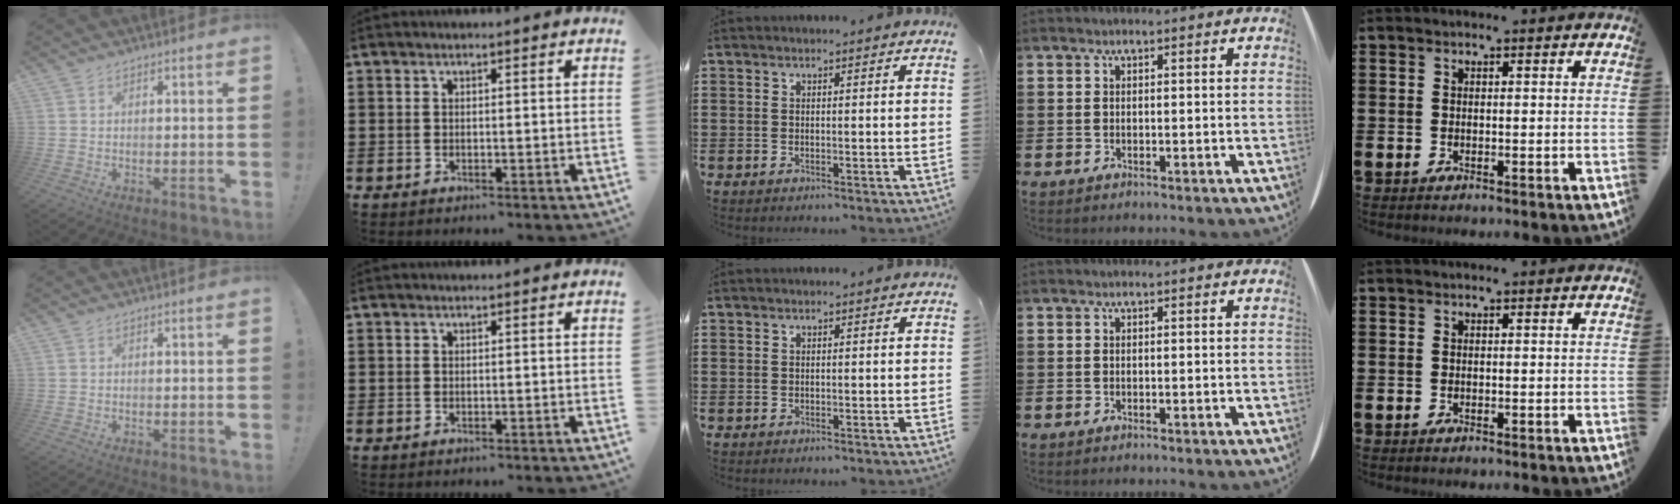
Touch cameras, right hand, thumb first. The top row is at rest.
{}